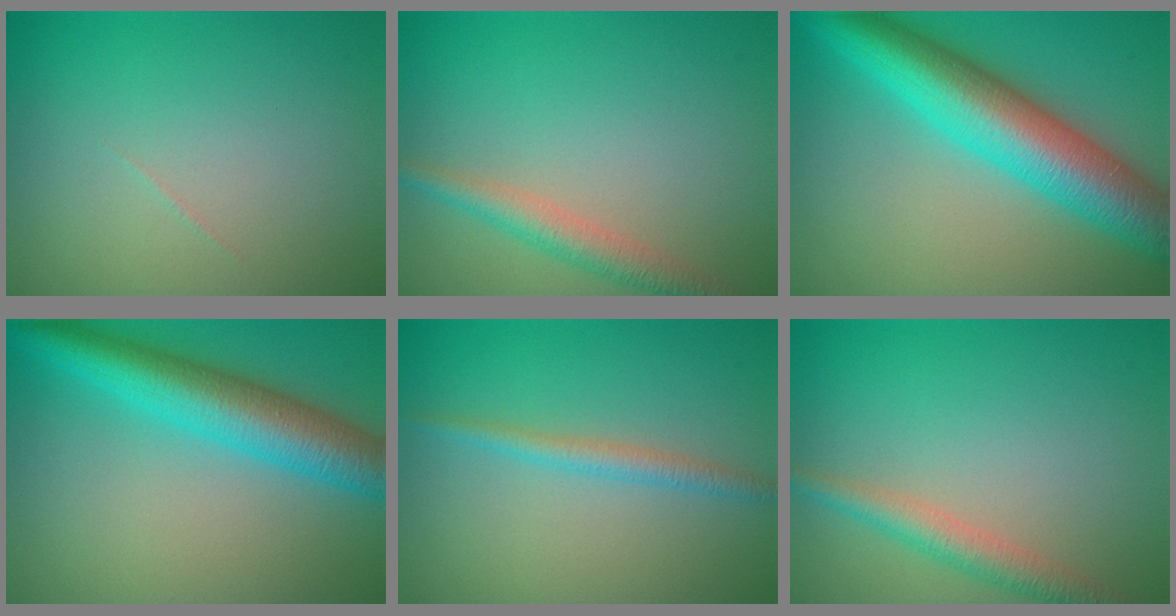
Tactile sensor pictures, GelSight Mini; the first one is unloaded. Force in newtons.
{"total": 2.9, "press": 2.9, "slide": 0.2}
{"total": 10.3, "press": 10.3, "slide": 0.2}
{"total": 7.5, "press": 7.5, "slide": 0.2}
{"total": 1.9, "press": 1.9, "slide": 0.1}
{"total": 2.9, "press": 2.9, "slide": 0.2}